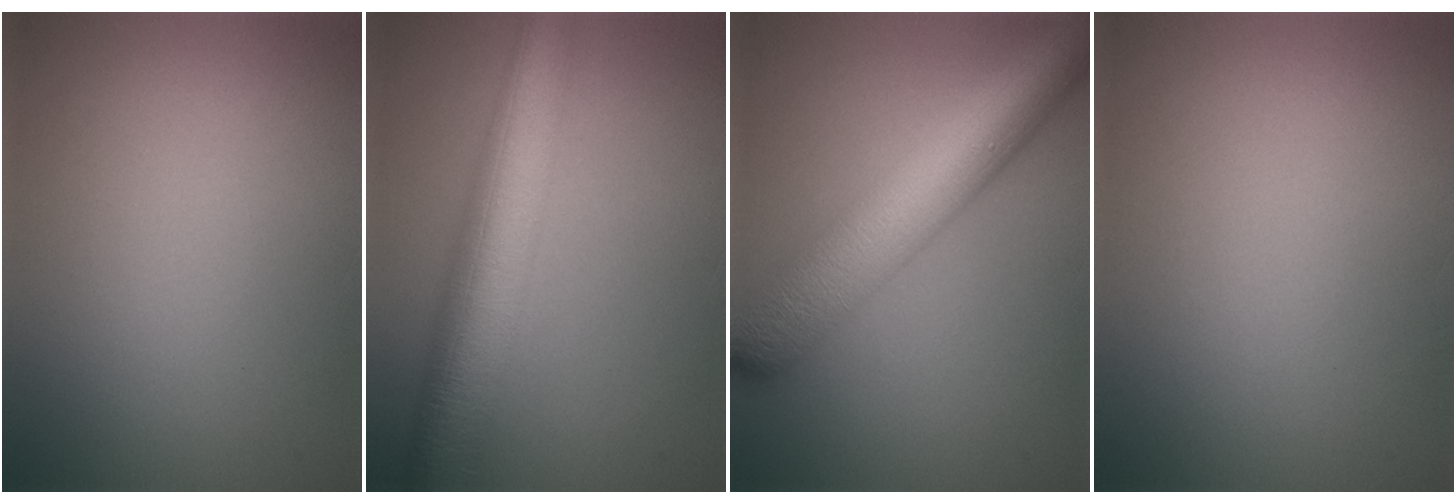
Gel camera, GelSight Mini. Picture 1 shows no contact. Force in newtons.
{"total": 9.3, "press": 9.3, "slide": 0.4}
{"total": 9.3, "press": 9.3, "slide": 0.3}
{"total": 0.0}